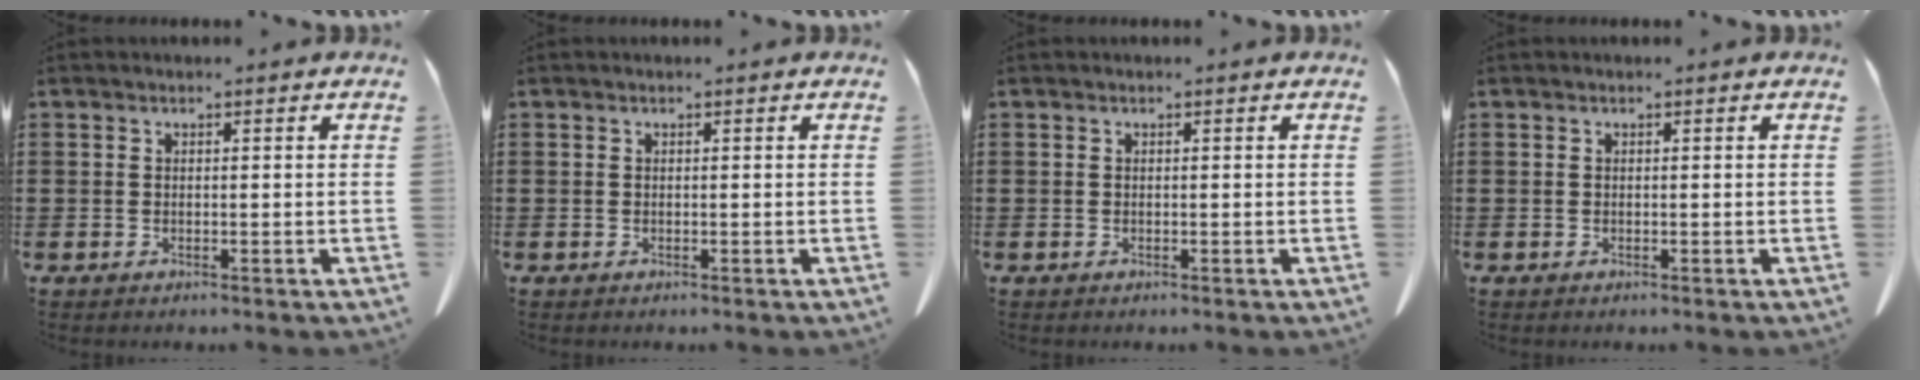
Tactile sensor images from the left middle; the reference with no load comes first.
{"total": 0.0}
{"total": 0.0}
{"total": 0.0}